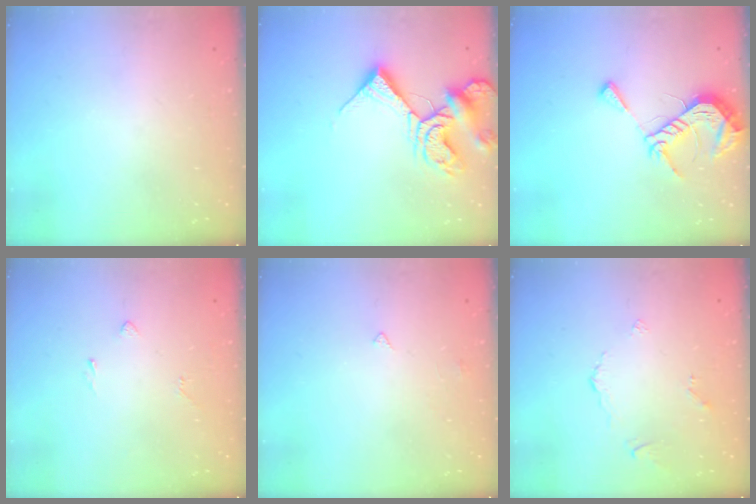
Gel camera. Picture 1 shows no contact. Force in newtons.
{"total": 11.6, "press": 11.6, "slide": 1.4}
{"total": 12.2, "press": 12.1, "slide": 1.0}
{"total": 2.0, "press": 1.9, "slide": 0.8}
{"total": 2.5, "press": 2.5, "slide": 0.3}
{"total": 2.6, "press": 2.6, "slide": 0.6}